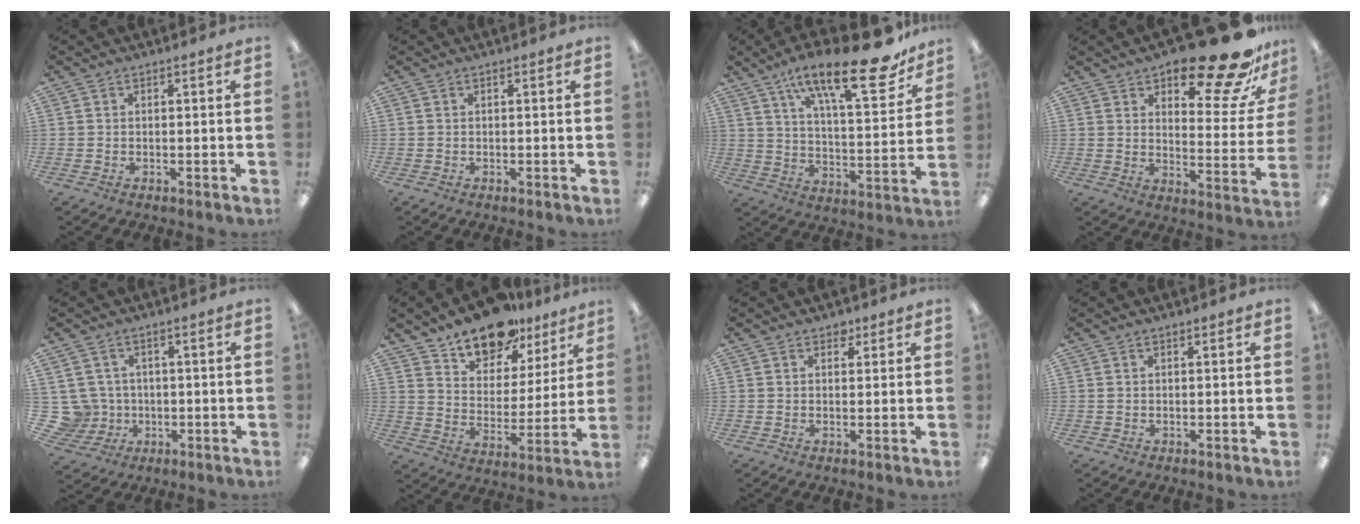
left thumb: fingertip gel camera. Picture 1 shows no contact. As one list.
[{"total": 0.0}, {"total": 24.0, "force": [16.1, 7.4, 16.2], "torque": [-0.240, -0.097, 0.257]}, {"total": 21.9, "force": [16.5, 7.3, 12.4], "torque": [-0.153, -0.115, 0.265]}, {"total": 6.7, "force": [0.5, 6.6, 1.2], "torque": [-0.048, -0.001, 0.016]}, {"total": 15.1, "force": [12.4, 7.2, 4.8], "torque": [-0.082, -0.084, 0.225]}, {"total": 2.1, "force": [1.5, 1.2, 0.8], "torque": [0.000, -0.005, 0.023]}, {"total": 0.5, "force": [0.3, 0.3, 0.3], "torque": [-0.007, 0.003, 0.006]}]